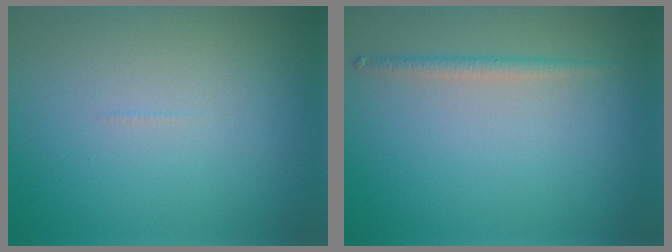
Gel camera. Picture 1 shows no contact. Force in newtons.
{"total": 1.2, "press": 1.2, "slide": 0.0}